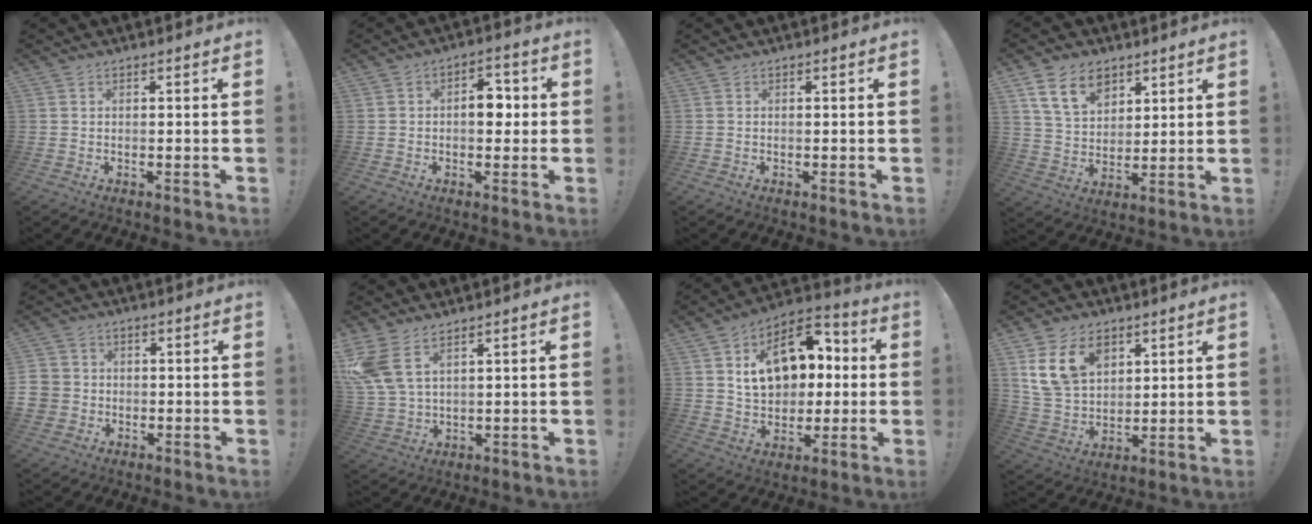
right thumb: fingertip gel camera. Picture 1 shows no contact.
{"total": 7.8, "force": [-0.1, 5.3, 5.7], "torque": [-0.066, 0.012, -0.005]}
{"total": 0.0}
{"total": 12.3, "force": [7.1, 8.1, 5.8], "torque": [-0.098, -0.024, 0.138]}
{"total": 5.9, "force": [-0.9, 5.6, 1.6], "torque": [-0.030, 0.012, -0.014]}
{"total": 8.7, "force": [5.4, 4.1, 5.5], "torque": [-0.115, -0.019, 0.109]}
{"total": 17.9, "force": [4.8, 12.8, 11.6], "torque": [-0.159, -0.008, 0.092]}
{"total": 14.4, "force": [7.1, 10.0, 7.6], "torque": [-0.143, -0.029, 0.137]}